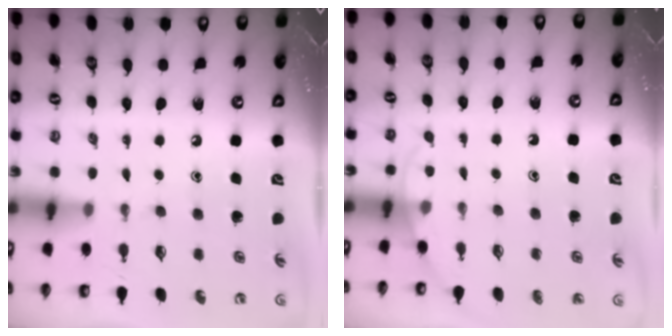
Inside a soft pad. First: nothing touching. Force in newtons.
{"total": 3.8, "press": 3.8, "slide": 0.3}